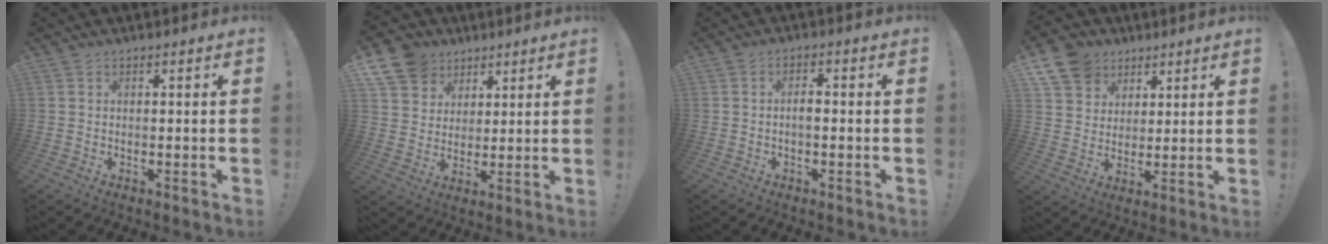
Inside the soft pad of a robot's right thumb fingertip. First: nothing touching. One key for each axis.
{"total": 11.7, "fx": 6.7, "fy": 9.2, "fz": 3.0, "tx": -0.050, "ty": -0.043, "tz": 0.134}
{"total": 2.9, "fx": -0.9, "fy": 1.0, "fz": 2.6, "tx": -0.059, "ty": 0.008, "tz": -0.017}
{"total": 11.4, "fx": 6.4, "fy": 8.9, "fz": 3.3, "tx": -0.054, "ty": -0.039, "tz": 0.129}